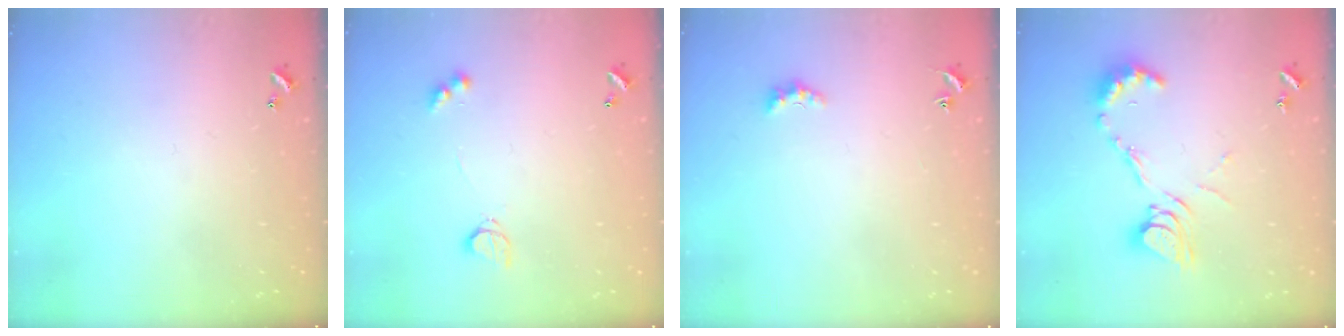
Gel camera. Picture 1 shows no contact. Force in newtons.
{"total": 3.0, "press": 2.9, "slide": 0.6}
{"total": 2.4, "press": 2.3, "slide": 0.5}
{"total": 11.6, "press": 11.6, "slide": 0.7}